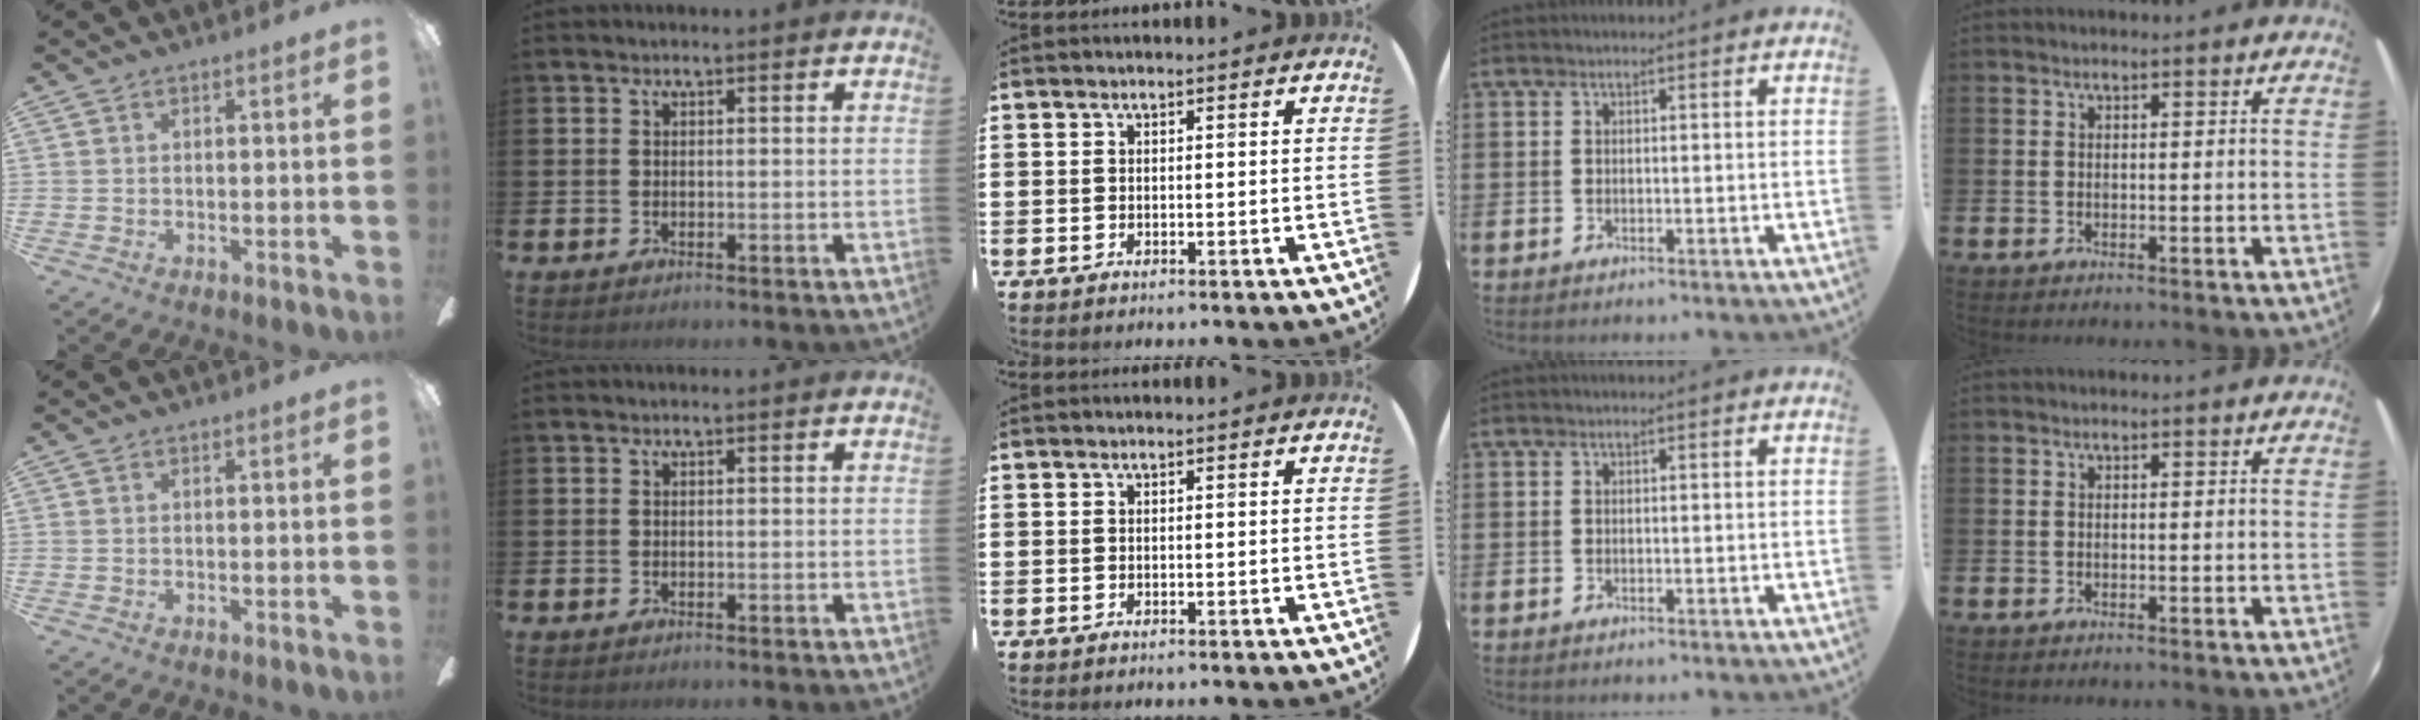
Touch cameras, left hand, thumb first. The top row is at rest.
{}